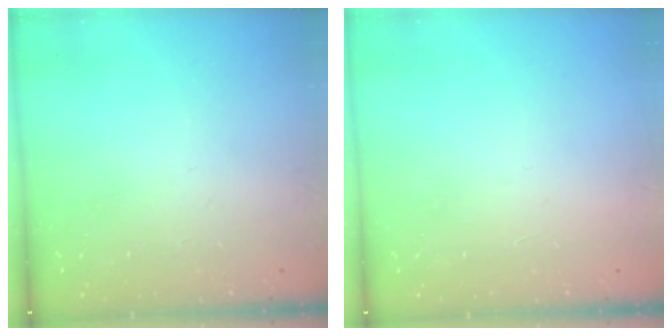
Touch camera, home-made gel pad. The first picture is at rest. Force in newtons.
{"total": 1.5, "press": 1.5, "slide": 0.1}